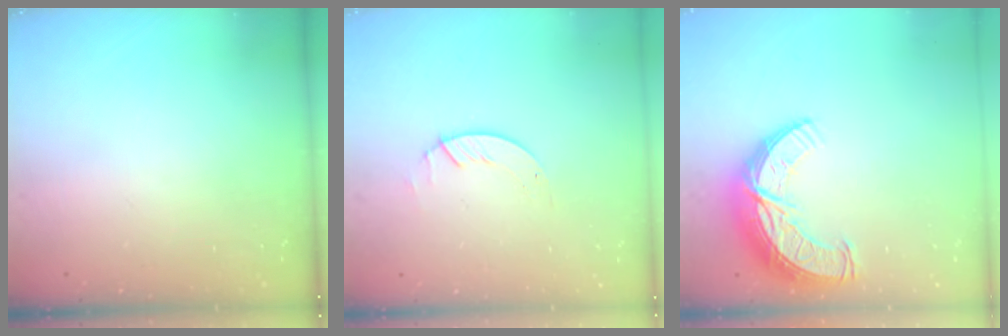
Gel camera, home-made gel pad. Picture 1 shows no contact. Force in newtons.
{"total": 1.4, "press": 1.4, "slide": 0.2}
{"total": 13.4, "press": 13.4, "slide": 1.0}